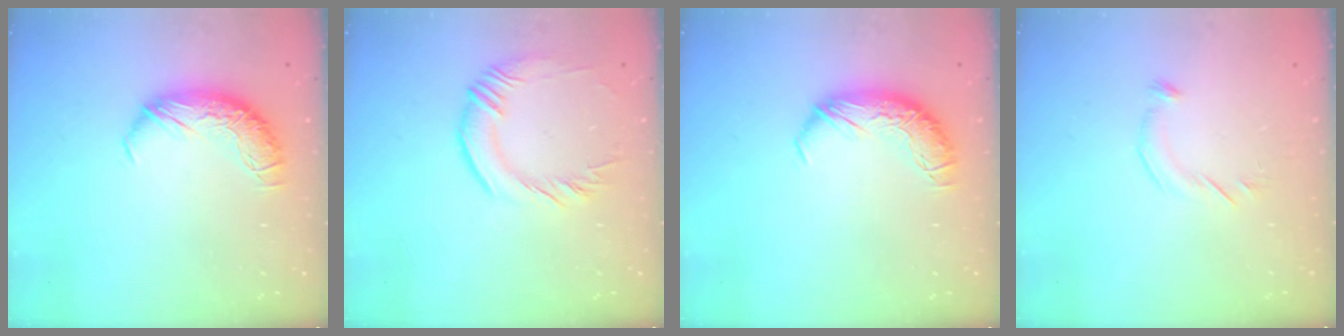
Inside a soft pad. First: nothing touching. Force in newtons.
{"total": 1.5, "press": 1.0, "slide": 1.1}
{"total": 0.0}
{"total": 4.6, "press": 4.4, "slide": 1.2}